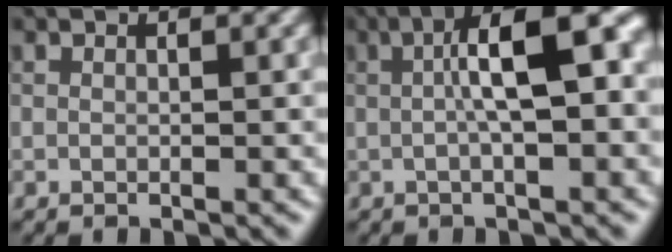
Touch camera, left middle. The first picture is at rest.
{"total": 8.6, "force": [1.0, 2.5, 8.1], "torque": [-0.120, 0.020, 0.008]}